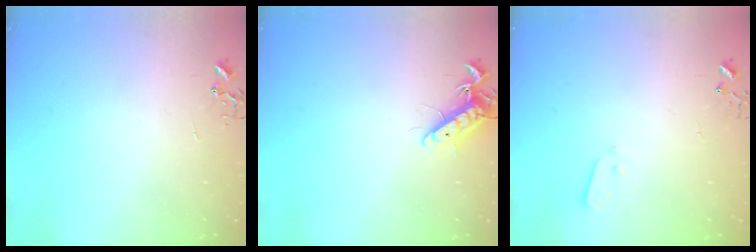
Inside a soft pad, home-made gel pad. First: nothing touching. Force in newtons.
{"total": 11.3, "press": 11.2, "slide": 1.5}
{"total": 3.6, "press": 3.6, "slide": 0.2}